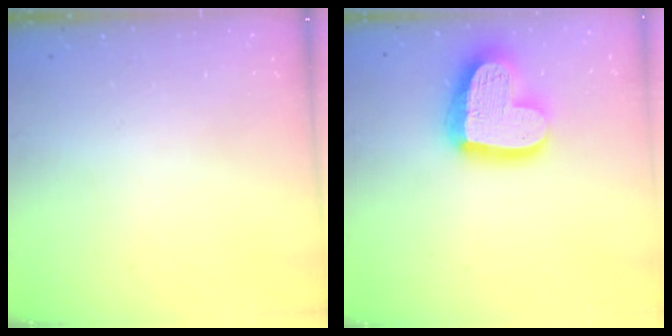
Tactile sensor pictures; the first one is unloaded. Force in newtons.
{"total": 21.7, "press": 21.6, "slide": 2.0}